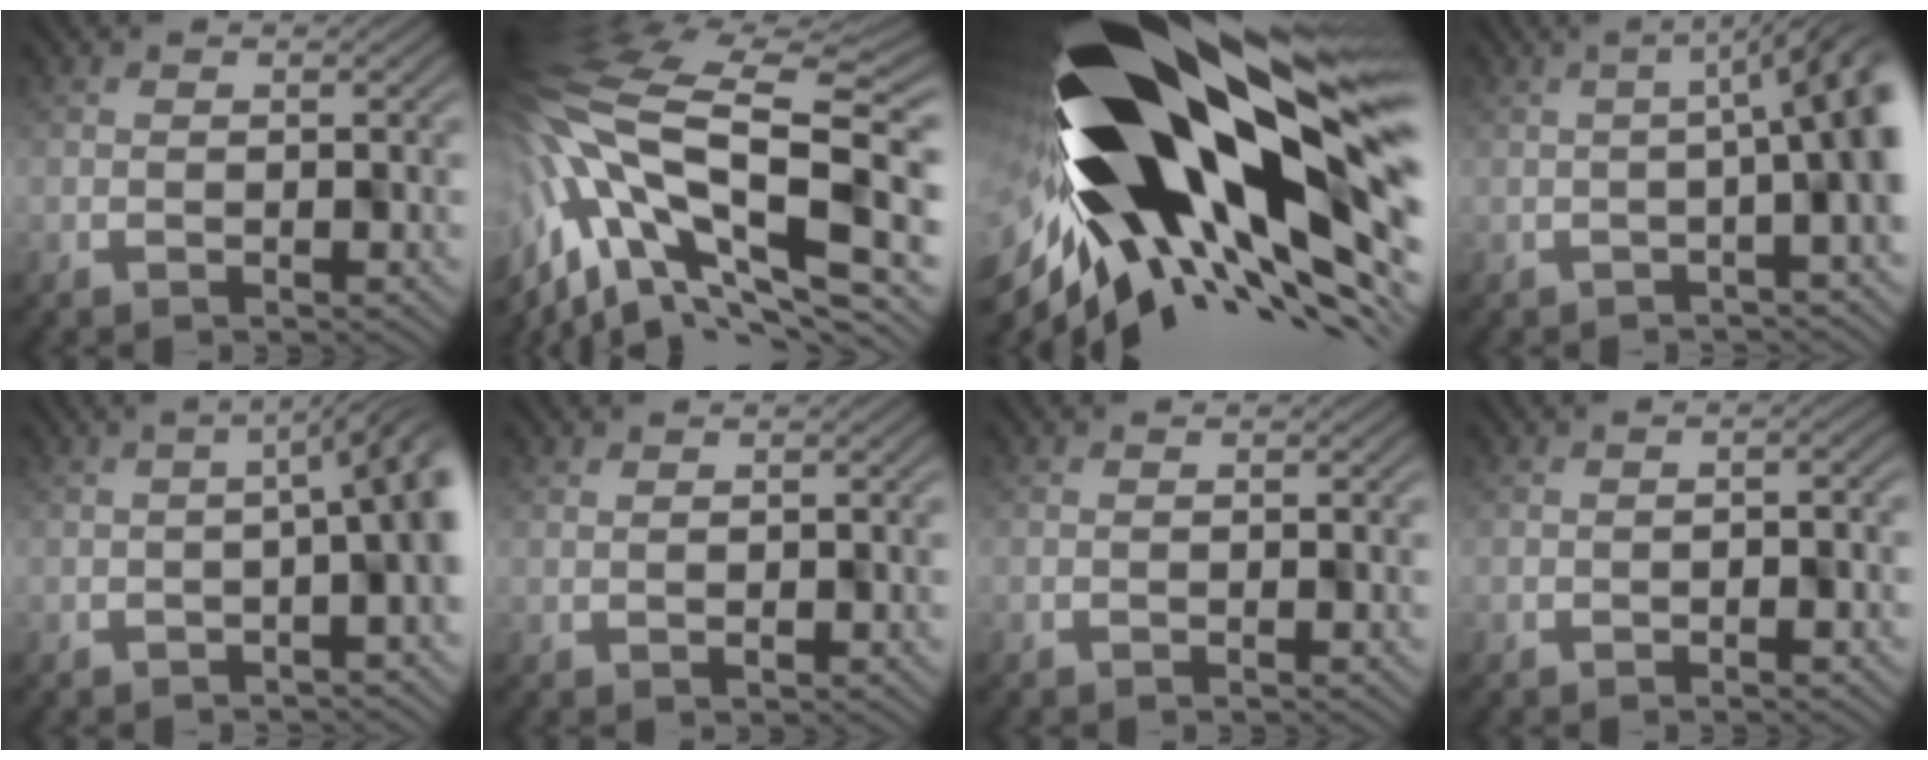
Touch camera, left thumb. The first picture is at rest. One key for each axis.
{"total": 17.5, "fx": -0.2, "fy": 8.9, "fz": 15.0, "tx": -0.326, "ty": -0.016, "tz": -0.006}
{"total": 21.5, "fx": 1.7, "fy": 9.1, "fz": 19.4, "tx": -0.351, "ty": -0.060, "tz": 0.017}
{"total": 7.4, "fx": 0.0, "fy": 1.1, "fz": 7.3, "tx": -0.087, "ty": 0.006, "tz": -0.001}
{"total": 6.6, "fx": -0.6, "fy": 1.1, "fz": 6.5, "tx": -0.078, "ty": 0.001, "tz": -0.006}
{"total": 0.9, "fx": 0.8, "fy": 0.2, "fz": 0.3, "tx": -0.005, "ty": 0.000, "tz": 0.012}
{"total": 0.0}
{"total": 1.2, "fx": -0.7, "fy": 0.3, "fz": 0.9, "tx": -0.012, "ty": 0.001, "tz": -0.010}